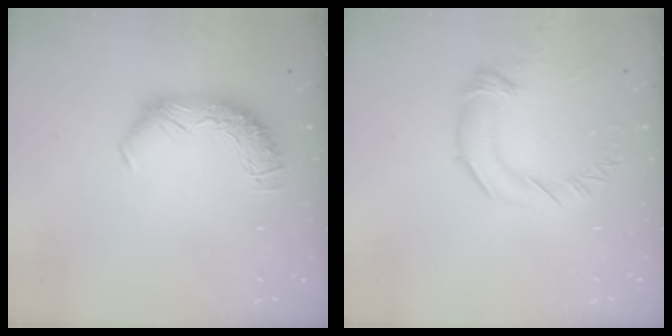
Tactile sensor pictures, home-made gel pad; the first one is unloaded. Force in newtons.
{"total": 2.5, "press": 2.4, "slide": 0.7}